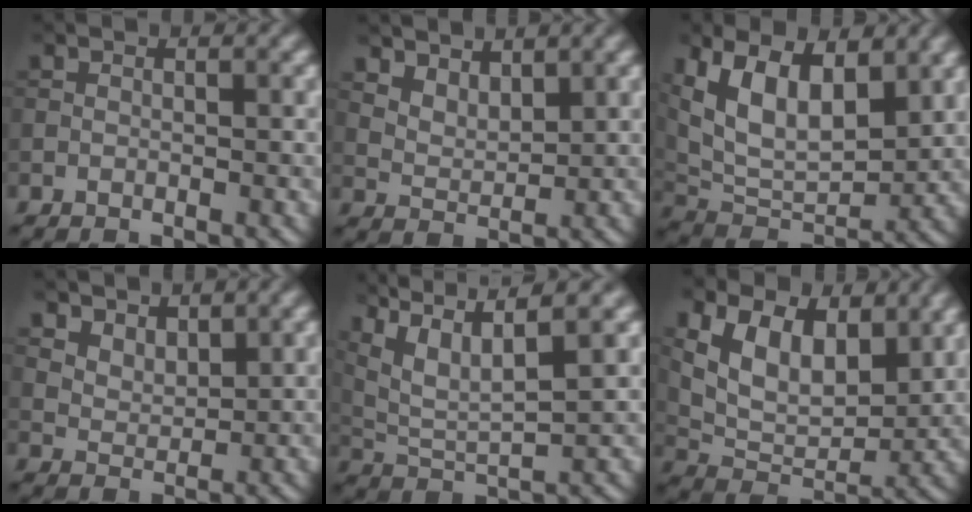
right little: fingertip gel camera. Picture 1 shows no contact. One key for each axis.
{"total": 3.6, "fx": 2.8, "fy": 1.6, "fz": 1.5, "tx": -0.039, "ty": -0.008, "tz": 0.058}
{"total": 10.1, "fx": 4.0, "fy": 5.4, "fz": 7.6, "tx": -0.148, "ty": 0.002, "tz": 0.068}
{"total": 3.5, "fx": 2.6, "fy": 1.9, "fz": 1.4, "tx": -0.039, "ty": -0.013, "tz": 0.061}
{"total": 8.8, "fx": 6.0, "fy": 2.3, "fz": 6.0, "tx": -0.130, "ty": 0.026, "tz": 0.089}
{"total": 7.8, "fx": 3.0, "fy": 4.9, "fz": 5.3, "tx": -0.100, "ty": -0.013, "tz": 0.052}